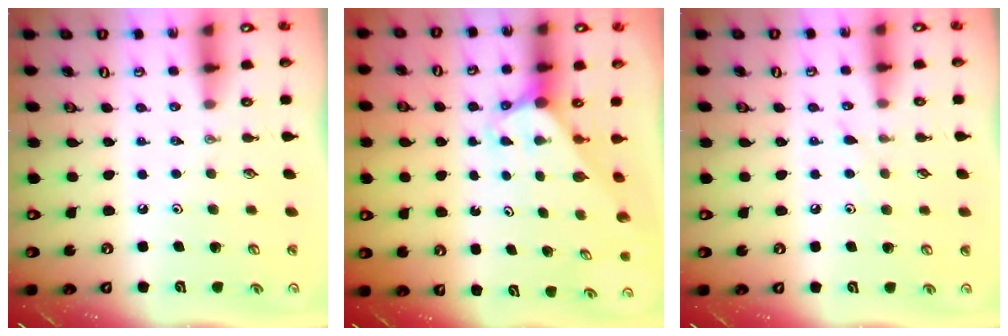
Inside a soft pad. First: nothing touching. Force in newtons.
{"total": 2.7, "press": 2.7, "slide": 0.1}
{"total": 6.0, "press": 5.9, "slide": 0.6}